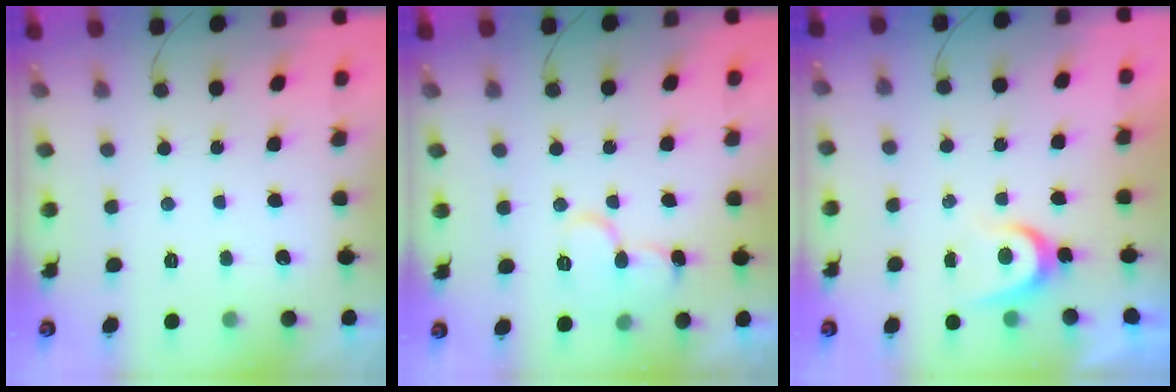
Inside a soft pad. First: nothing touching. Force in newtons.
{"total": 10.2, "press": 10.2, "slide": 1.1}
{"total": 5.2, "press": 5.2, "slide": 0.4}